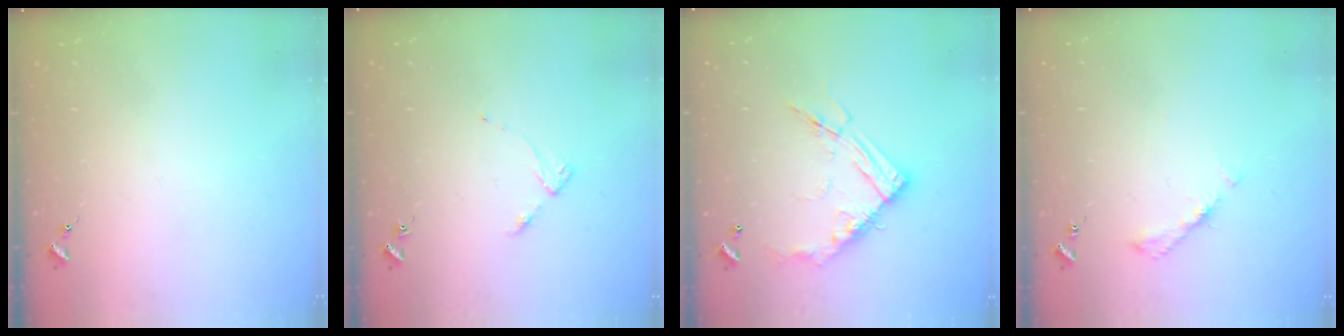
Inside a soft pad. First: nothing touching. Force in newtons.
{"total": 3.3, "press": 3.3, "slide": 0.4}
{"total": 16.0, "press": 15.9, "slide": 1.5}
{"total": 5.3, "press": 5.3, "slide": 0.5}